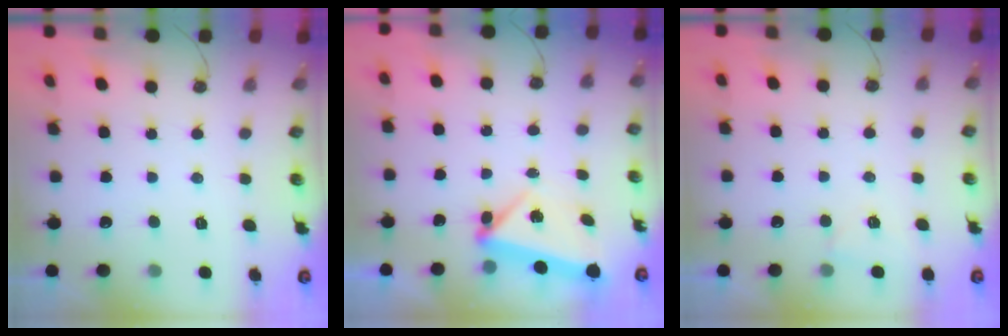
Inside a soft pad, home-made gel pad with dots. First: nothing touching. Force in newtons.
{"total": 6.6, "press": 6.5, "slide": 1.1}
{"total": 3.1, "press": 2.3, "slide": 2.1}